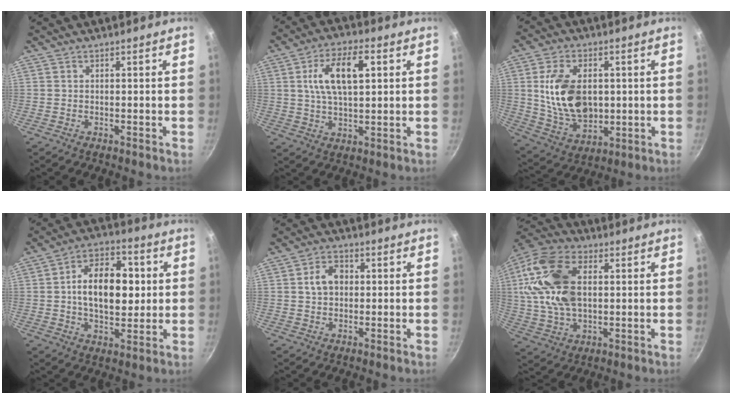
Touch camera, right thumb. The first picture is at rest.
{"total": 11.4, "force": [2.9, 5.2, 9.8], "torque": [-0.173, 0.006, 0.051]}
{"total": 15.2, "force": [1.6, 9.8, 11.5], "torque": [-0.188, -0.011, 0.042]}
{"total": 15.4, "force": [1.4, 9.3, 12.3], "torque": [-0.166, 0.013, 0.017]}
{"total": 5.6, "force": [0.7, 4.2, 3.7], "torque": [-0.055, 0.012, 0.008]}
{"total": 19.2, "force": [2.9, 11.5, 15.1], "torque": [-0.310, 0.009, 0.050]}